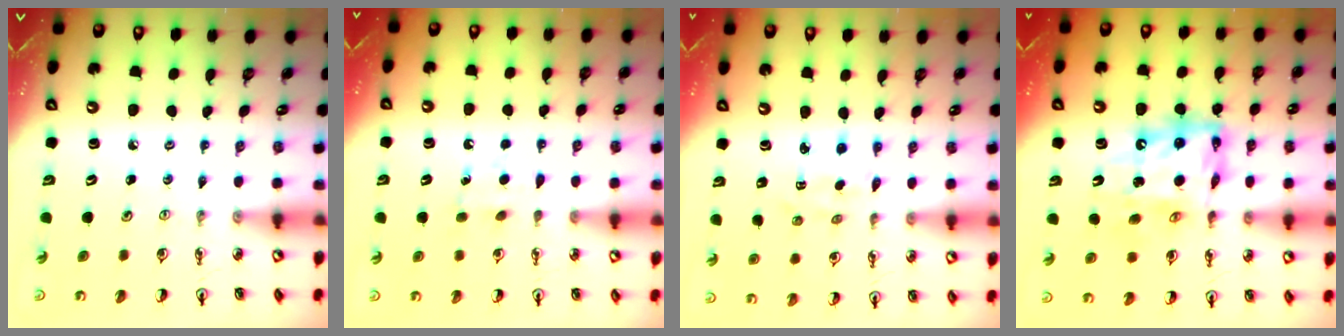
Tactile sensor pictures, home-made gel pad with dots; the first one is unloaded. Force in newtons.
{"total": 5.5, "press": 5.4, "slide": 0.8}
{"total": 2.0, "press": 1.9, "slide": 0.5}
{"total": 13.2, "press": 13.1, "slide": 1.5}